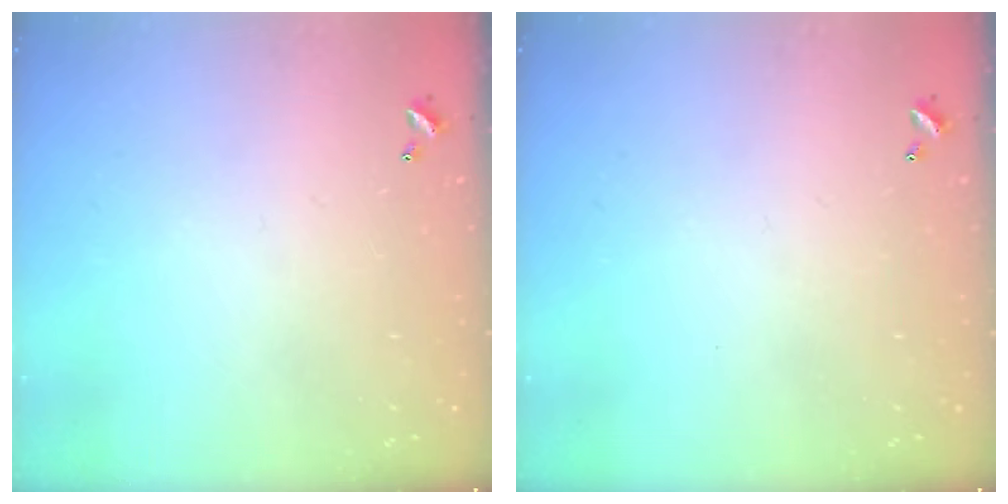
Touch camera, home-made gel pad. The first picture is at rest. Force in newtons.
{"total": 0.0}